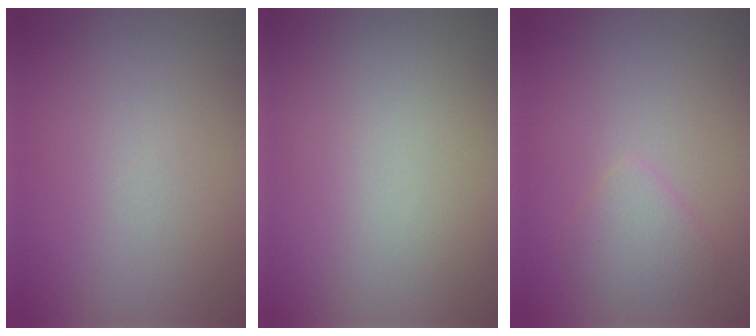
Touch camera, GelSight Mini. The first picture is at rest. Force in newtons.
{"total": 0.0}
{"total": 1.9, "press": 1.9, "slide": 0.1}